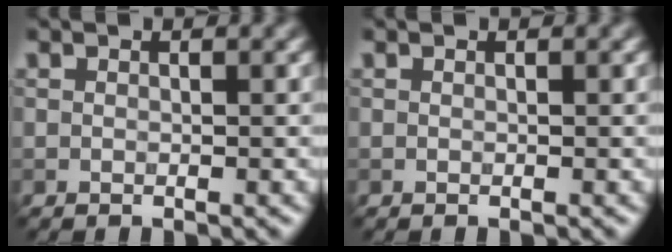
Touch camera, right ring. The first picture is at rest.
{"total": 0.0}